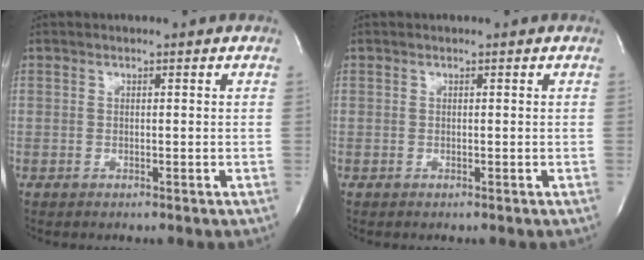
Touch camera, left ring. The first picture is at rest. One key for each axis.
{"total": 0.0}